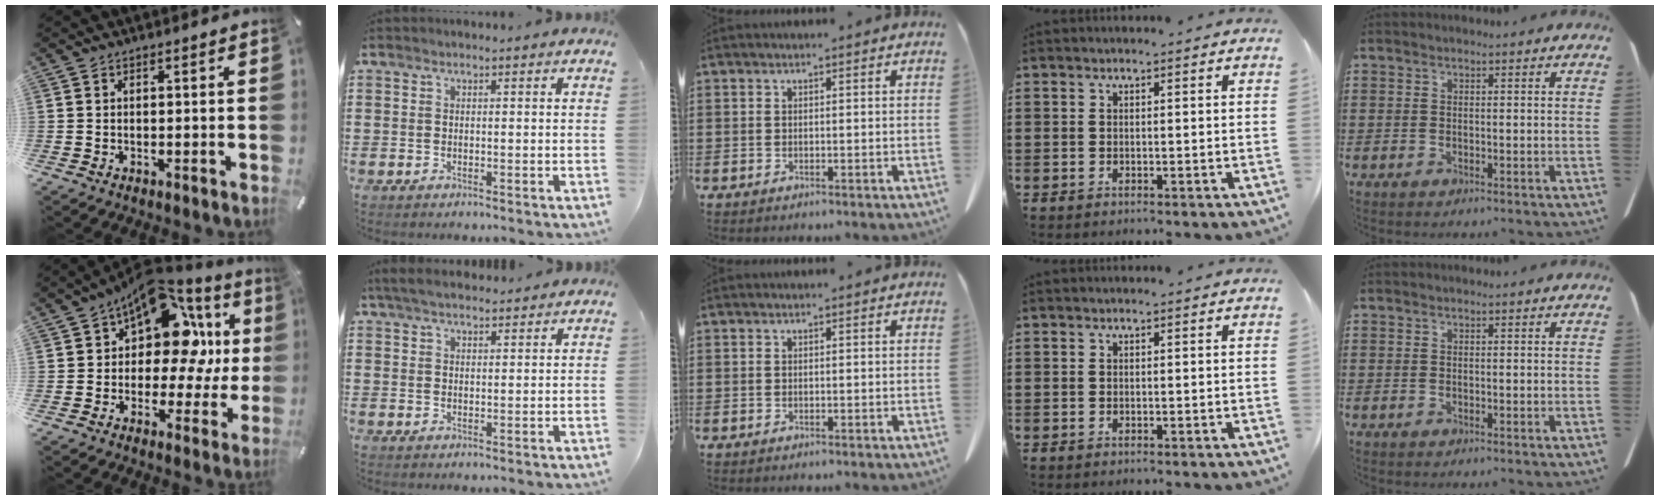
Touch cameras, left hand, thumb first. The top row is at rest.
{"thumb": {"total": 16.4, "force": [6.5, 9.8, 11.4], "torque": [-0.165, -0.063, 0.106]}, "index": {"total": 3.8, "force": [3.3, 0.9, 1.7], "torque": [-0.041, 0.000, 0.063]}}